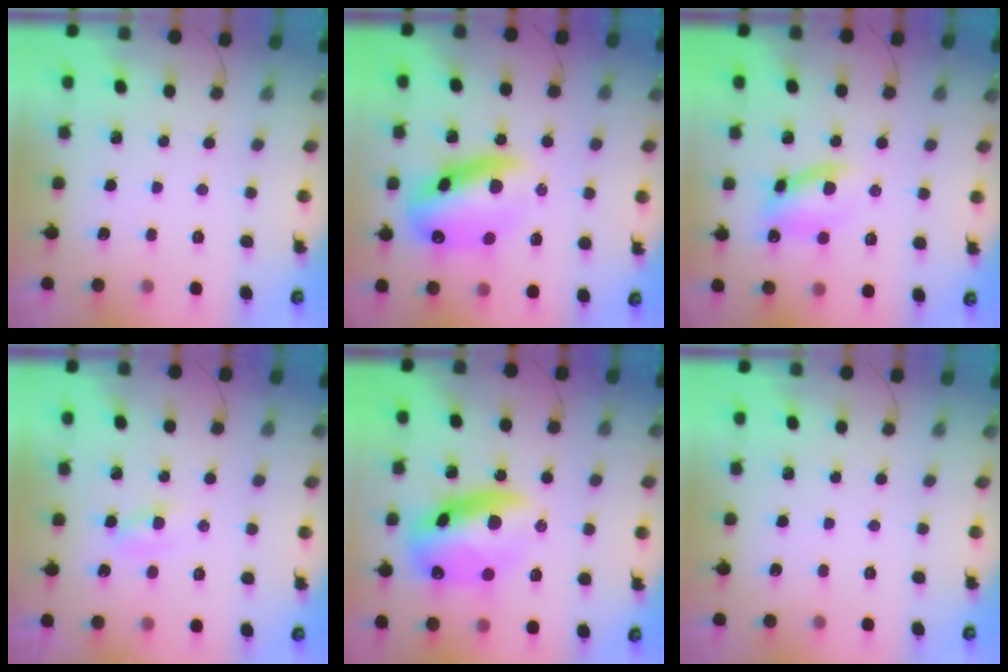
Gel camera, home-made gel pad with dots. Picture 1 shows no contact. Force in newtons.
{"total": 16.2, "press": 15.6, "slide": 4.4}
{"total": 10.0, "press": 9.9, "slide": 1.6}
{"total": 1.6, "press": 1.4, "slide": 0.7}
{"total": 15.9, "press": 15.4, "slide": 4.0}
{"total": 0.0}